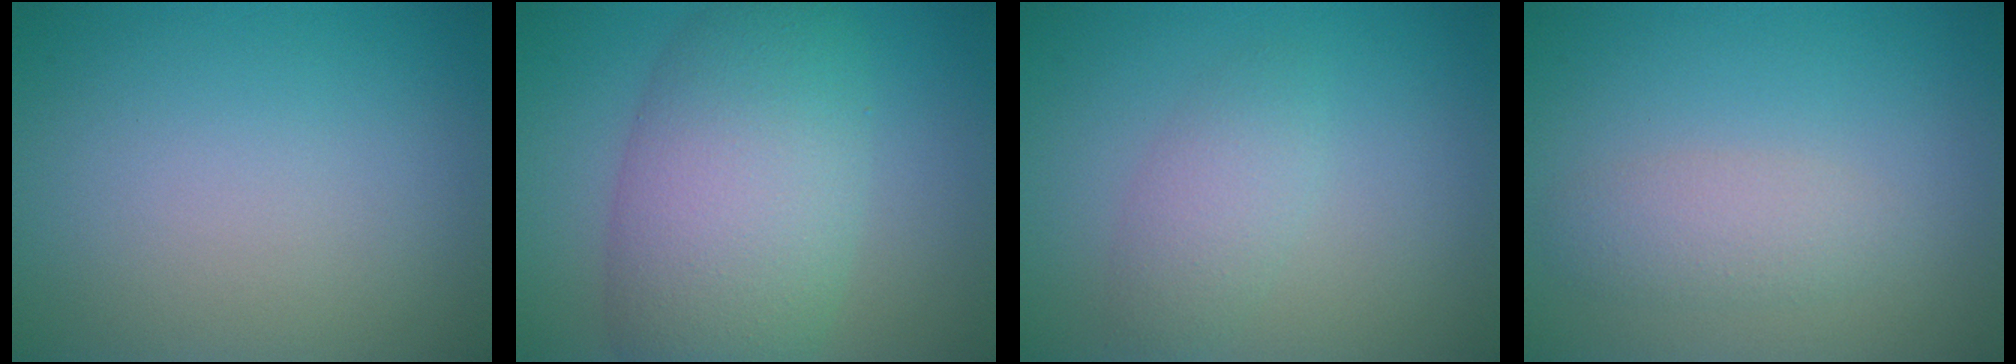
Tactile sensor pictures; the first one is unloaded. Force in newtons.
{"total": 9.1, "press": 9.1, "slide": 0.3}
{"total": 2.3, "press": 2.3, "slide": 0.2}
{"total": 2.1, "press": 2.1, "slide": 0.1}